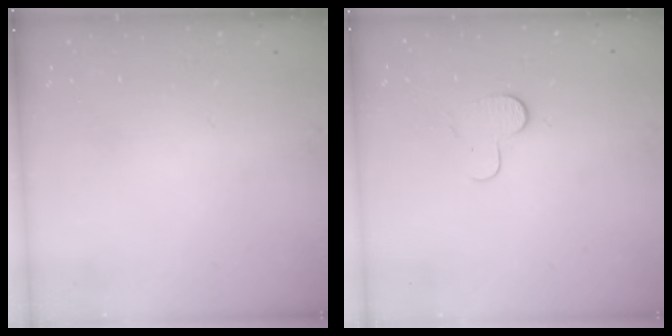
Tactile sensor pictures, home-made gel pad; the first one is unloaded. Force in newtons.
{"total": 6.3, "press": 6.3, "slide": 0.5}